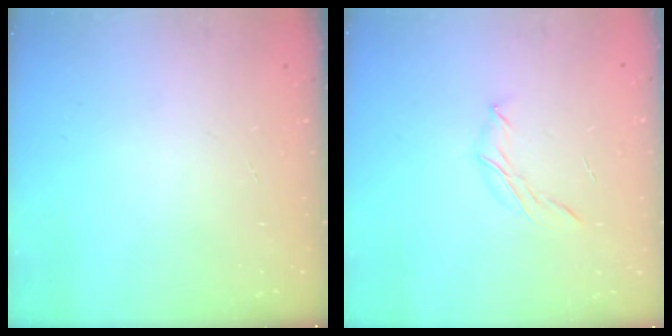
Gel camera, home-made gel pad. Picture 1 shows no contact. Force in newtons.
{"total": 6.1, "press": 5.9, "slide": 1.5}